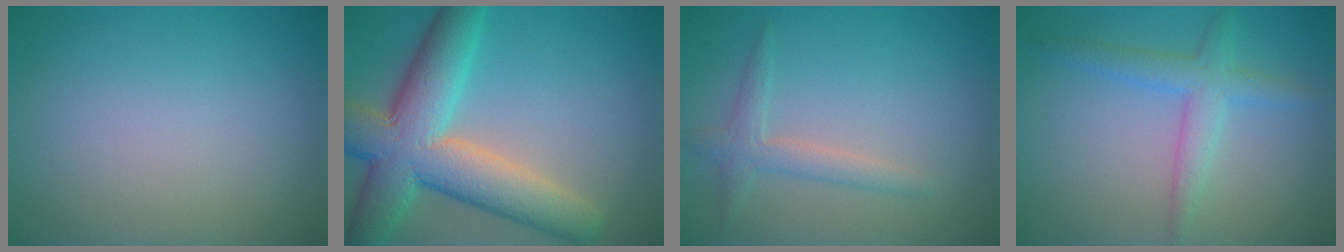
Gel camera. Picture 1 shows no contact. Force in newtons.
{"total": 10.2, "press": 10.2, "slide": 0.6}
{"total": 2.1, "press": 2.1, "slide": 0.1}
{"total": 3.0, "press": 3.0, "slide": 0.2}